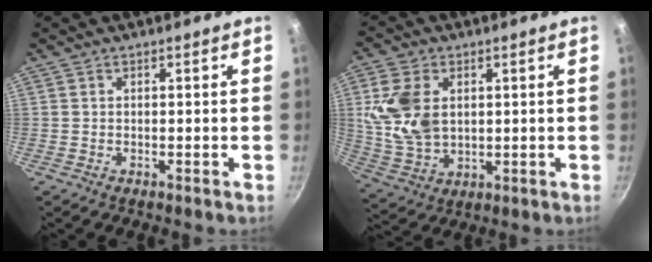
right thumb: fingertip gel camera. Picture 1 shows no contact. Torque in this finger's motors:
{"motor_torque": [0.59, 2.77, 1.21, 0.48, 0.38]}